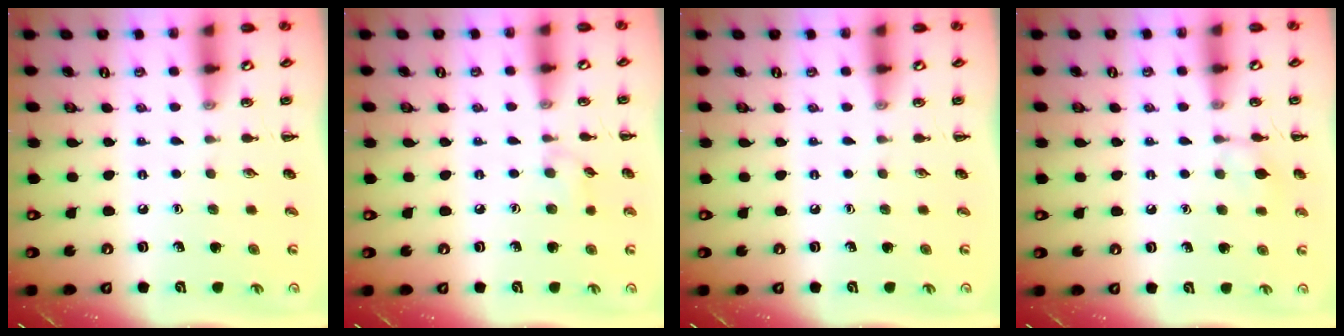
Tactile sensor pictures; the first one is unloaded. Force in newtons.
{"total": 5.1, "press": 4.7, "slide": 2.0}
{"total": 0.0}
{"total": 6.3, "press": 6.1, "slide": 1.3}